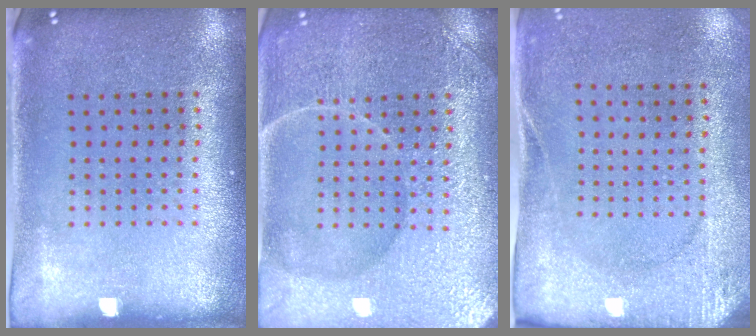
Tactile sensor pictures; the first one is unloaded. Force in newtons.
{"total": 4.4, "press": 4.4, "slide": 0.4}
{"total": 2.7, "press": 2.0, "slide": 1.7}